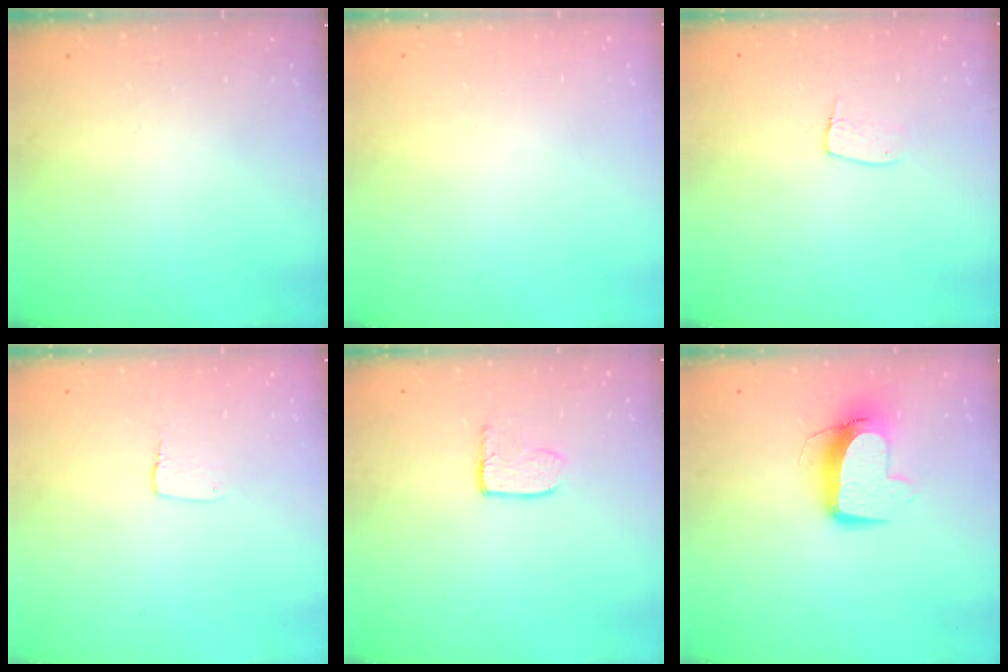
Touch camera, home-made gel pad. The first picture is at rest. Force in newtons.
{"total": 0.0}
{"total": 5.2, "press": 5.2, "slide": 0.3}
{"total": 3.5, "press": 3.4, "slide": 0.3}
{"total": 3.7, "press": 3.7, "slide": 0.2}
{"total": 11.0, "press": 11.0, "slide": 1.4}